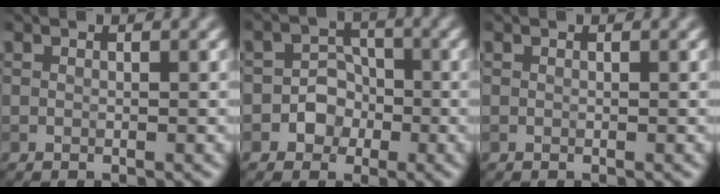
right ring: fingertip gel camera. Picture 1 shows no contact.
{"total": 2.6, "force": [-0.9, 2.3, 0.8], "torque": [0.014, 0.006, -0.026]}
{"total": 0.0}